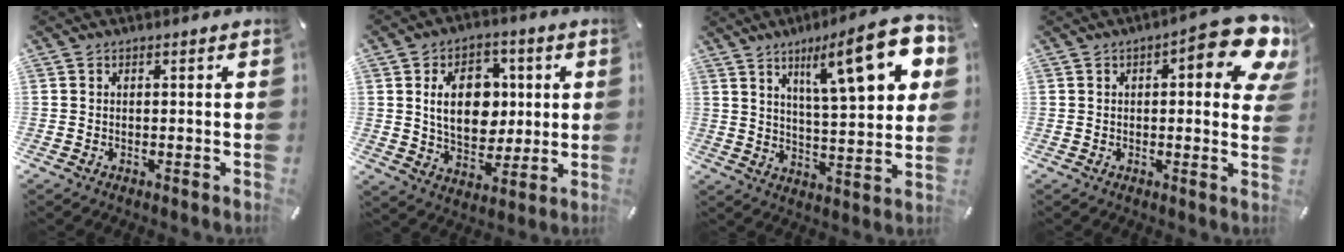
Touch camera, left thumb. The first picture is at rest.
{"total": 14.1, "force": [2.3, 10.3, 9.3], "torque": [-0.157, 0.009, 0.039]}
{"total": 19.8, "force": [9.6, 5.6, 16.4], "torque": [-0.237, -0.047, 0.138]}
{"total": 13.7, "force": [5.9, 4.7, 11.5], "torque": [-0.134, -0.042, 0.092]}